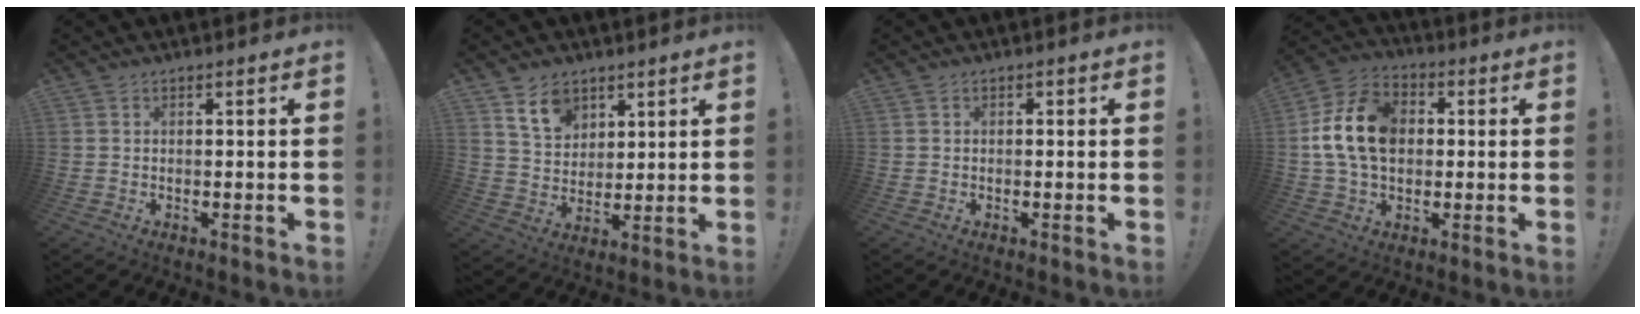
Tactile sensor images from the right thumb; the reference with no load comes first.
{"total": 9.9, "force": [6.3, 6.6, 4.0], "torque": [-0.073, -0.027, 0.122]}
{"total": 0.8, "force": [-0.4, 0.7, 0.2], "torque": [-0.010, 0.006, -0.005]}
{"total": 16.1, "force": [1.7, 11.7, 10.9], "torque": [-0.200, 0.010, 0.035]}